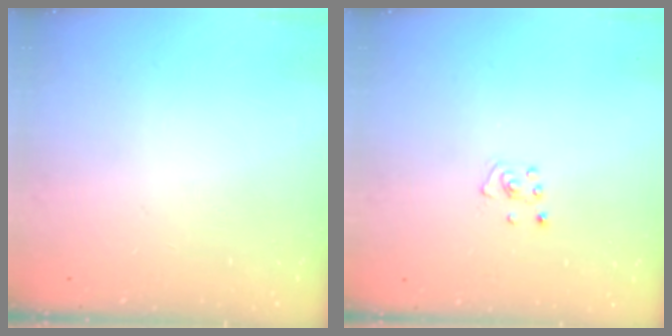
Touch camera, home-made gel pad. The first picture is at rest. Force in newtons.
{"total": 3.2, "press": 3.2, "slide": 0.2}